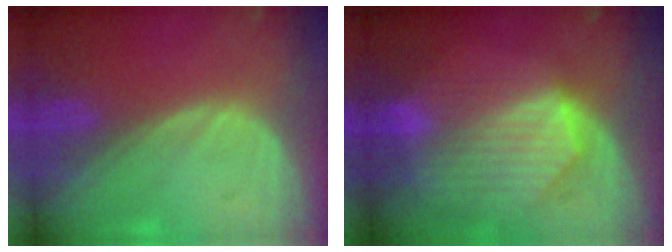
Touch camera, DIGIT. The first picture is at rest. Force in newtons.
{"total": 9.5, "press": 8.4, "slide": 4.6}